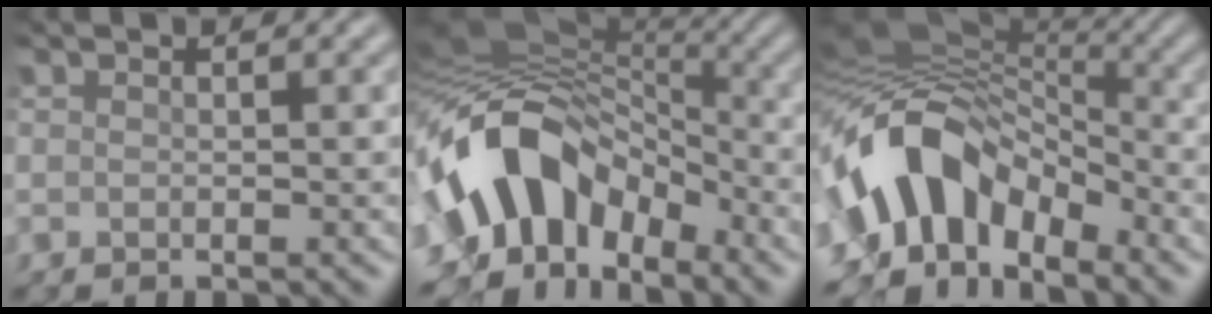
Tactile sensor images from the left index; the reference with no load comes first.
{"total": 11.3, "force": [-4.3, 7.9, 6.9], "torque": [-0.118, 0.015, -0.090]}
{"total": 10.2, "force": [-4.6, 6.7, 6.2], "torque": [-0.103, 0.018, -0.095]}